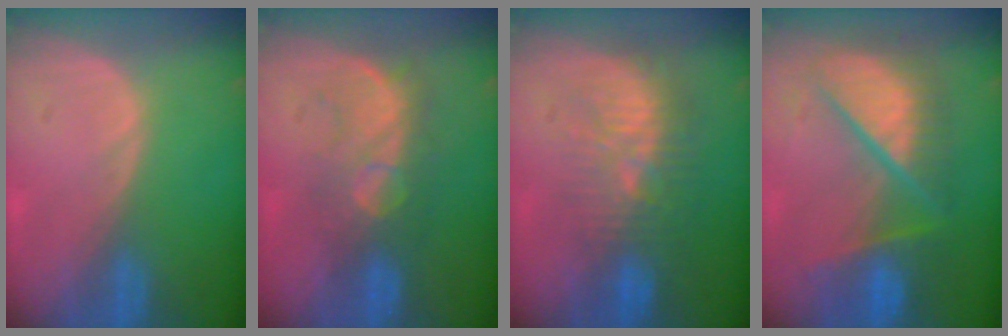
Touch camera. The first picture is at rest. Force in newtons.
{"total": 7.7, "press": 7.5, "slide": 1.7}
{"total": 9.7, "press": 9.1, "slide": 3.6}
{"total": 9.9, "press": 9.9, "slide": 1.0}